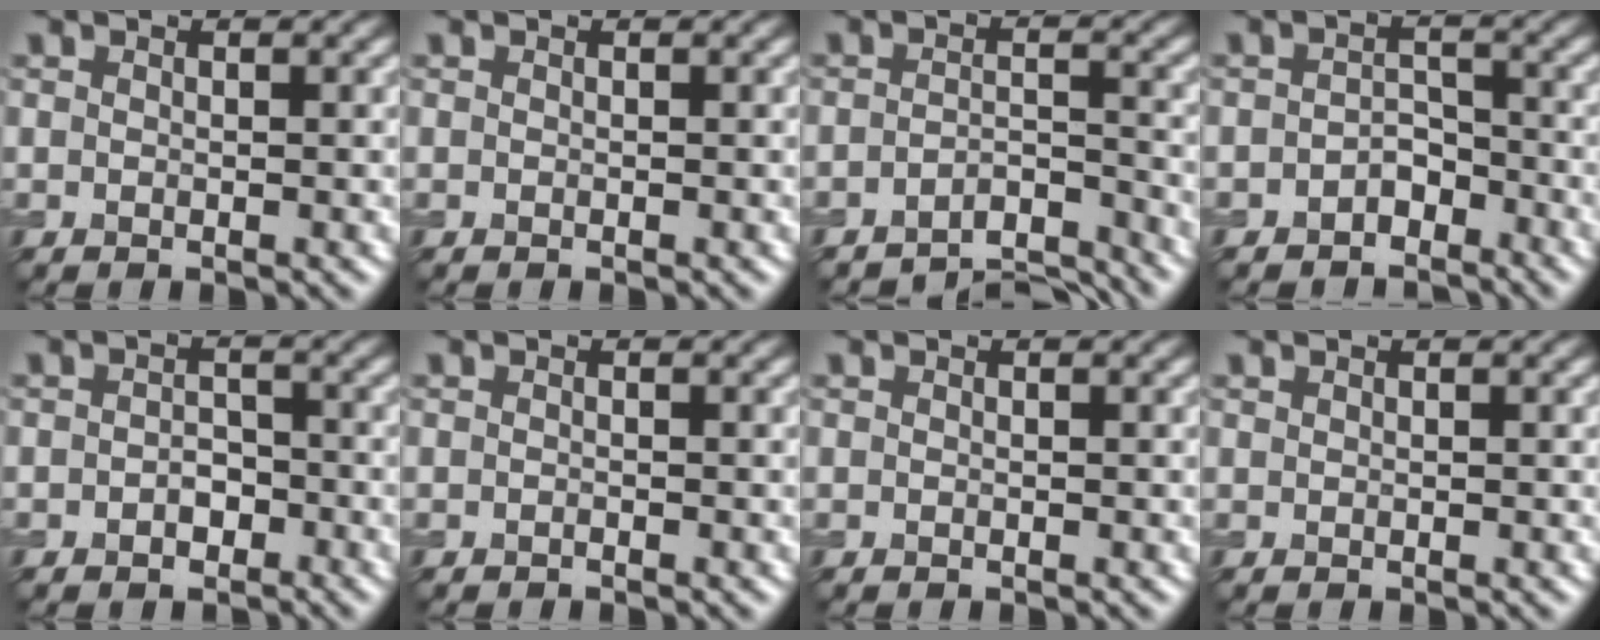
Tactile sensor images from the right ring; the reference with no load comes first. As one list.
[{"total": 0.0}, {"total": 4.6, "force": [-4.4, 0.6, 1.1], "torque": [-0.016, 0.000, -0.069]}, {"total": 2.3, "force": [-1.7, 1.4, 0.7], "torque": [-0.007, 0.009, -0.032]}, {"total": 1.8, "force": [-0.8, 1.3, 1.0], "torque": [-0.015, -0.001, -0.015]}, {"total": 0.0}, {"total": 0.0}, {"total": 0.0}]